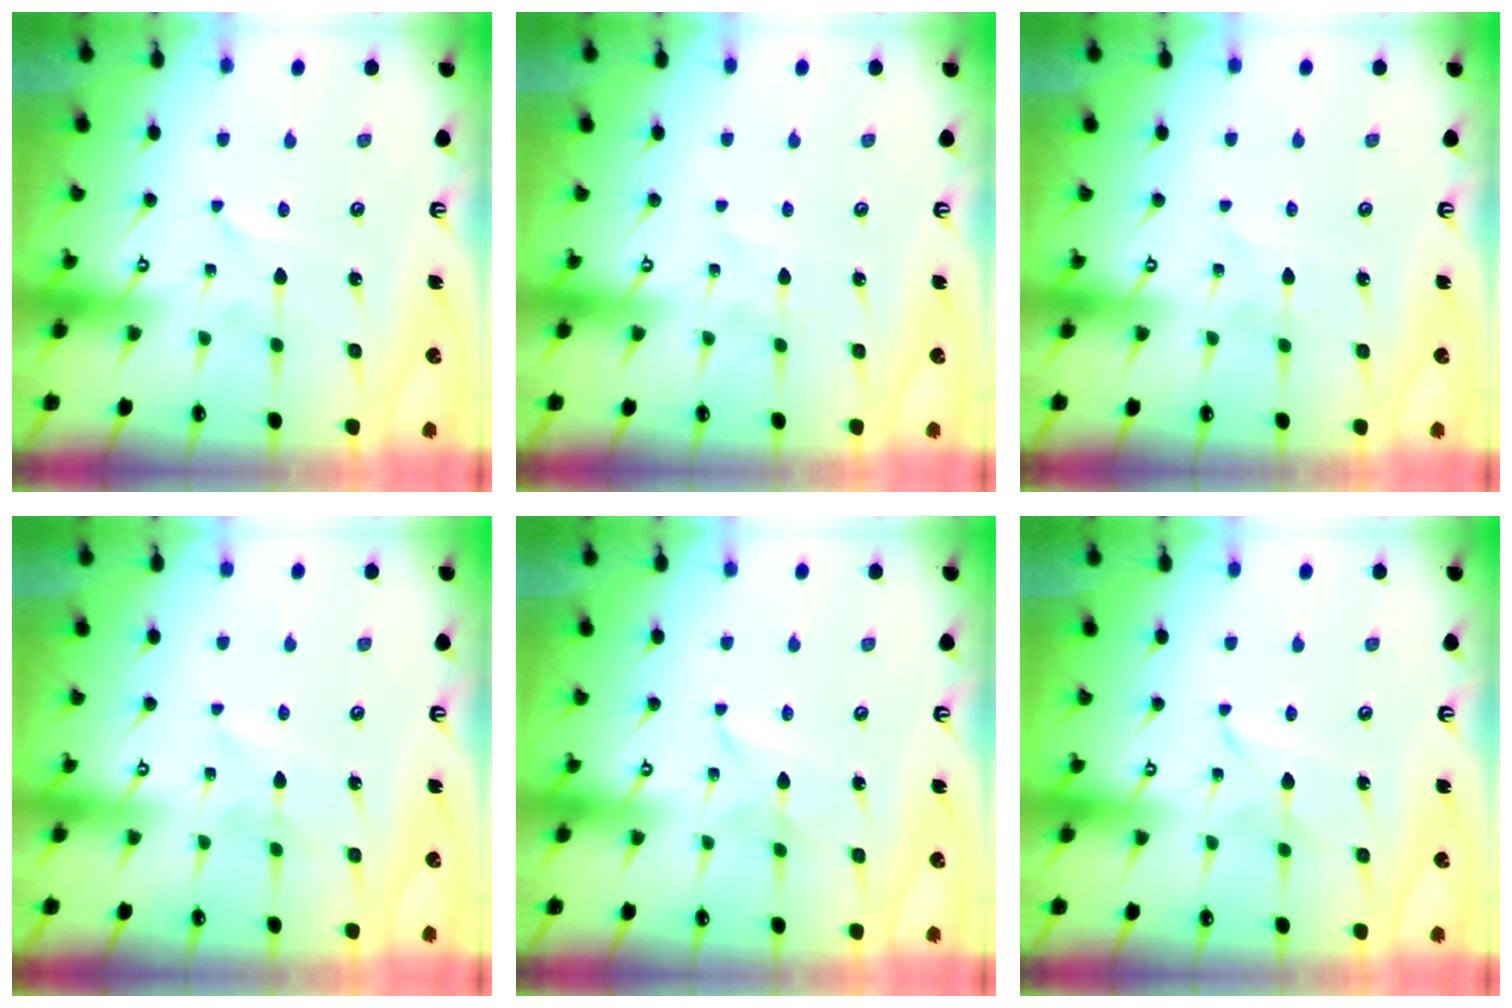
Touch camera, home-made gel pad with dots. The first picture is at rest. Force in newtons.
{"total": 2.6, "press": 2.5, "slide": 0.4}
{"total": 1.8, "press": 1.8, "slide": 0.2}
{"total": 2.3, "press": 2.3, "slide": 0.2}
{"total": 1.8, "press": 1.7, "slide": 0.2}
{"total": 2.0, "press": 2.0, "slide": 0.3}